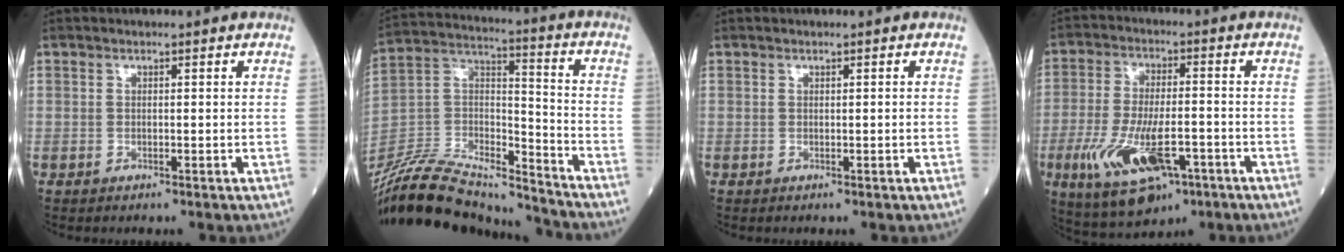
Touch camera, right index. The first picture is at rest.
{"total": 22.9, "force": [-21.4, 3.5, 7.4], "torque": [-0.166, 0.011, -0.373]}
{"total": 0.0}
{"total": 13.9, "force": [-5.7, 5.3, 11.5], "torque": [-0.225, -0.013, -0.086]}